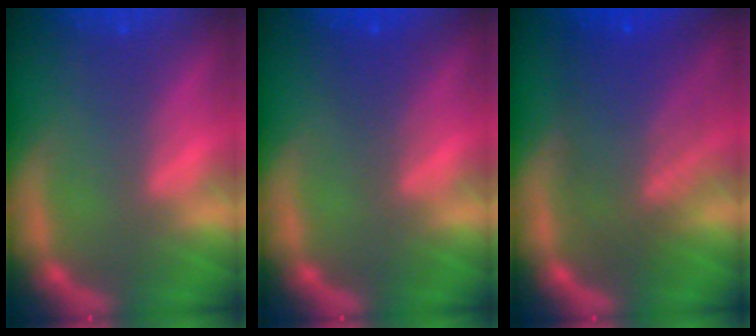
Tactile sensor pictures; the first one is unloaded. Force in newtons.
{"total": 2.0}
{"total": 8.1}